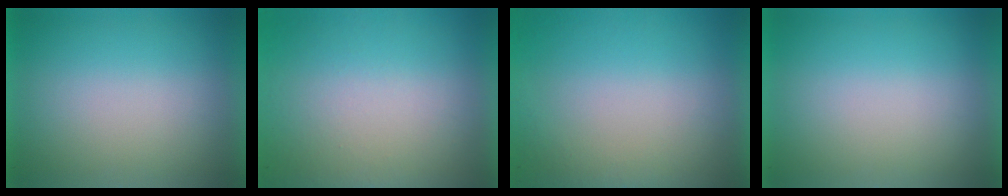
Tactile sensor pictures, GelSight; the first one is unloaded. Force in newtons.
{"total": 8.1}
{"total": 4.9}
{"total": 0.0}